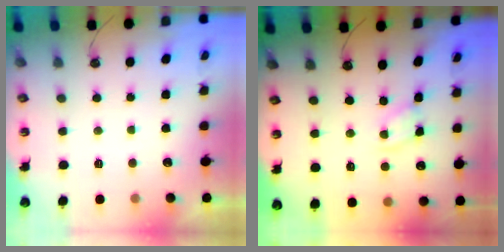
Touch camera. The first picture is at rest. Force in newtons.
{"total": 2.2, "press": 2.2, "slide": 0.3}